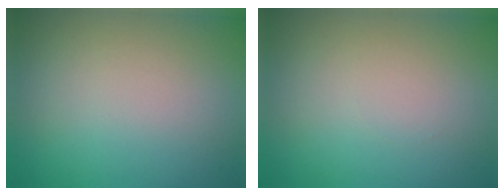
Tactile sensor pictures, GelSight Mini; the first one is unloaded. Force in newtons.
{"total": 0.0}